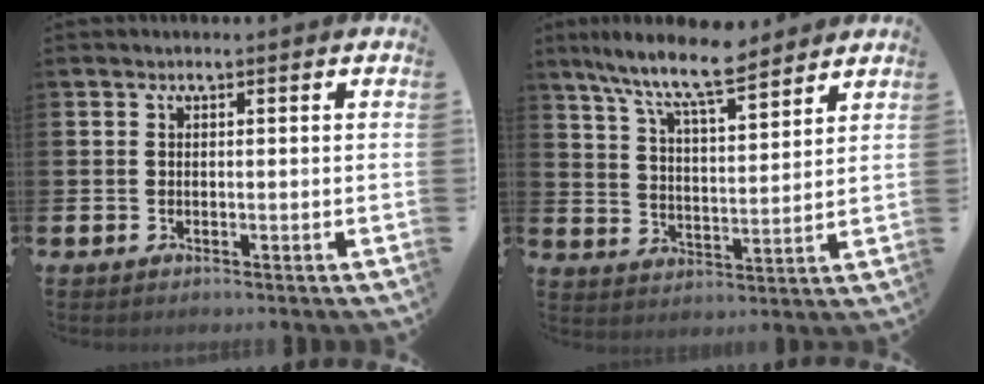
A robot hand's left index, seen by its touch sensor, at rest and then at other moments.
{"total": 9.5, "force": [8.4, 1.3, 4.3], "torque": [-0.101, -0.043, 0.146]}